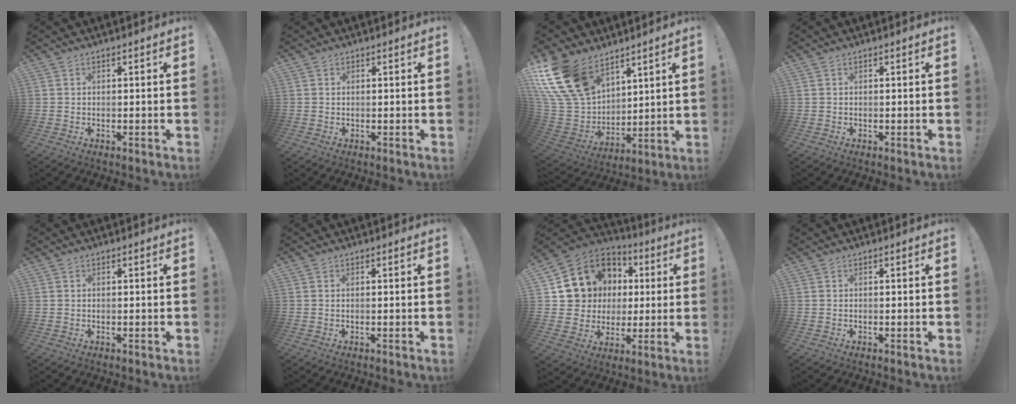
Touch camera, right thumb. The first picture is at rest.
{"total": 1.7, "force": [0.6, 1.5, 0.0], "torque": [0.007, -0.006, 0.009]}
{"total": 21.4, "force": [12.6, 13.2, 11.1], "torque": [-0.238, -0.070, 0.249]}
{"total": 0.0}
{"total": 0.0}
{"total": 0.0}
{"total": 13.4, "force": [4.8, 11.8, 4.3], "torque": [-0.071, -0.027, 0.116]}
{"total": 0.0}